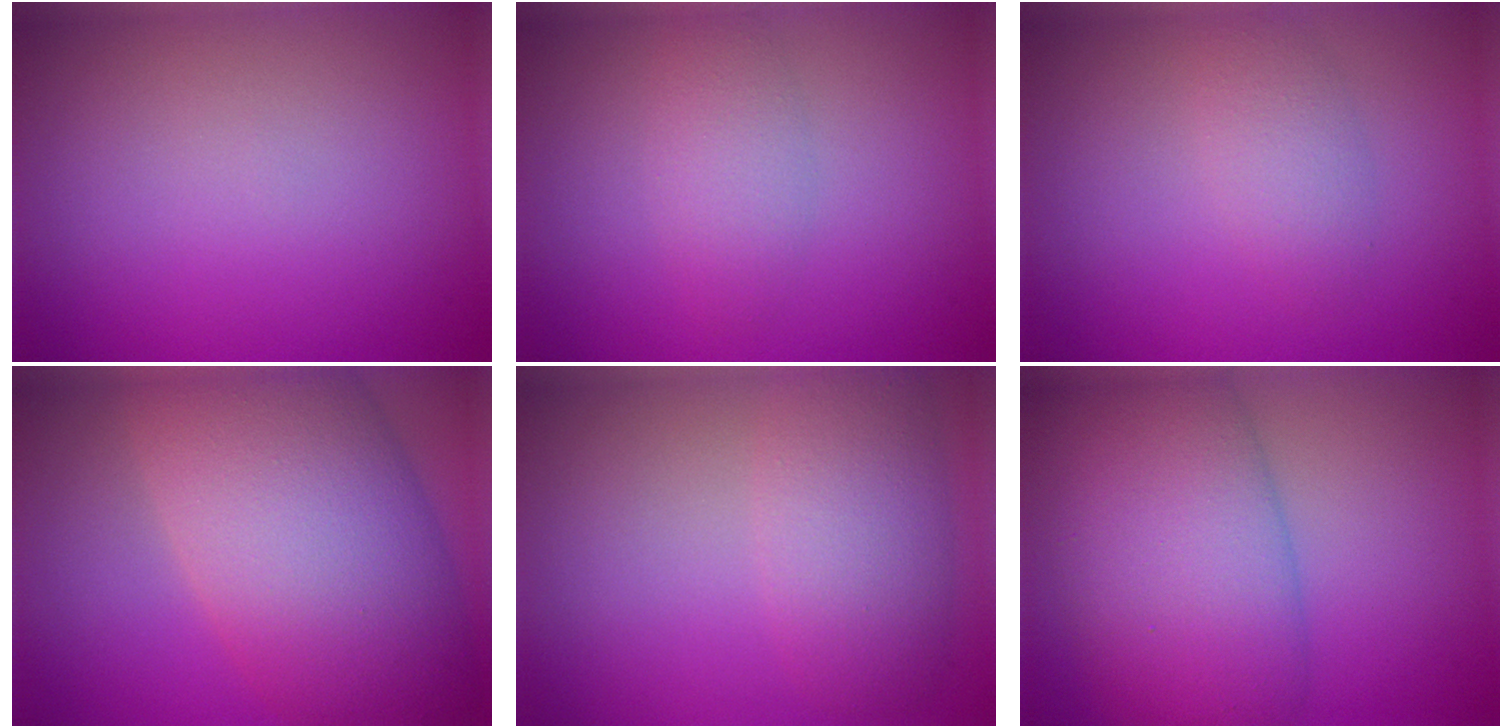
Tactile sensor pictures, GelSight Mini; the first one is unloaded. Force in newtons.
{"total": 2.3, "press": 2.3, "slide": 0.1}
{"total": 1.9, "press": 1.9, "slide": 0.1}
{"total": 13.4, "press": 13.4, "slide": 0.4}
{"total": 4.7, "press": 4.7, "slide": 0.1}
{"total": 10.5, "press": 10.5, "slide": 0.4}